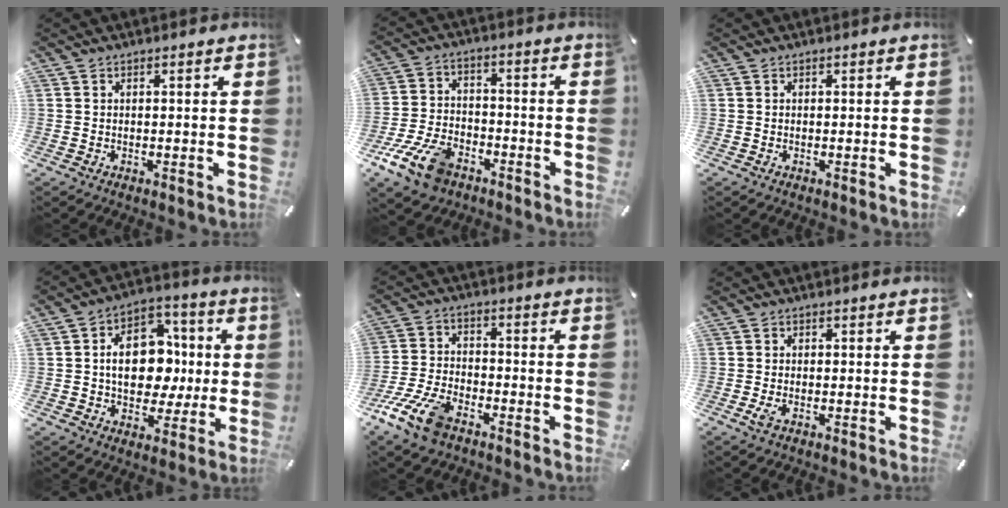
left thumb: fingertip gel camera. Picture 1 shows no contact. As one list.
[{"total": 13.1, "force": [-7.4, 7.8, 7.4], "torque": [-0.154, 0.043, -0.134]}, {"total": 0.0}, {"total": 14.6, "force": [-0.3, 11.0, 9.6], "torque": [-0.155, 0.008, -0.003]}, {"total": 11.8, "force": [-7.3, 6.0, 7.0], "torque": [-0.149, 0.034, -0.138]}, {"total": 1.9, "force": [-0.8, 0.9, 1.5], "torque": [-0.032, -0.002, -0.014]}]